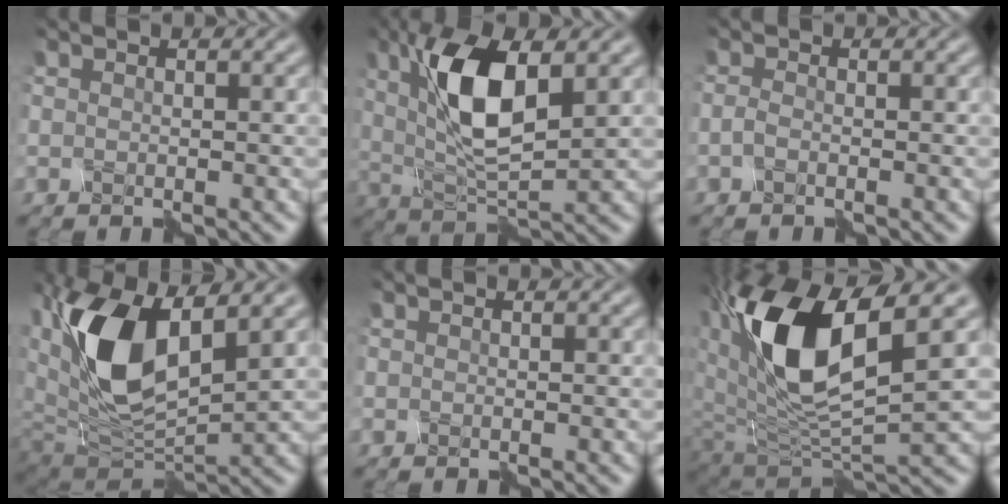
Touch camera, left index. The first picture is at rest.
{"total": 8.1, "force": [1.8, 2.8, 7.4], "torque": [-0.144, 0.001, 0.032]}
{"total": 1.2, "force": [-1.1, 0.1, 0.6], "torque": [-0.018, 0.001, -0.023]}
{"total": 11.5, "force": [2.6, 5.6, 9.7], "torque": [-0.204, 0.005, 0.044]}
{"total": 0.0}
{"total": 11.5, "force": [2.7, 5.6, 9.6], "torque": [-0.192, -0.002, 0.053]}